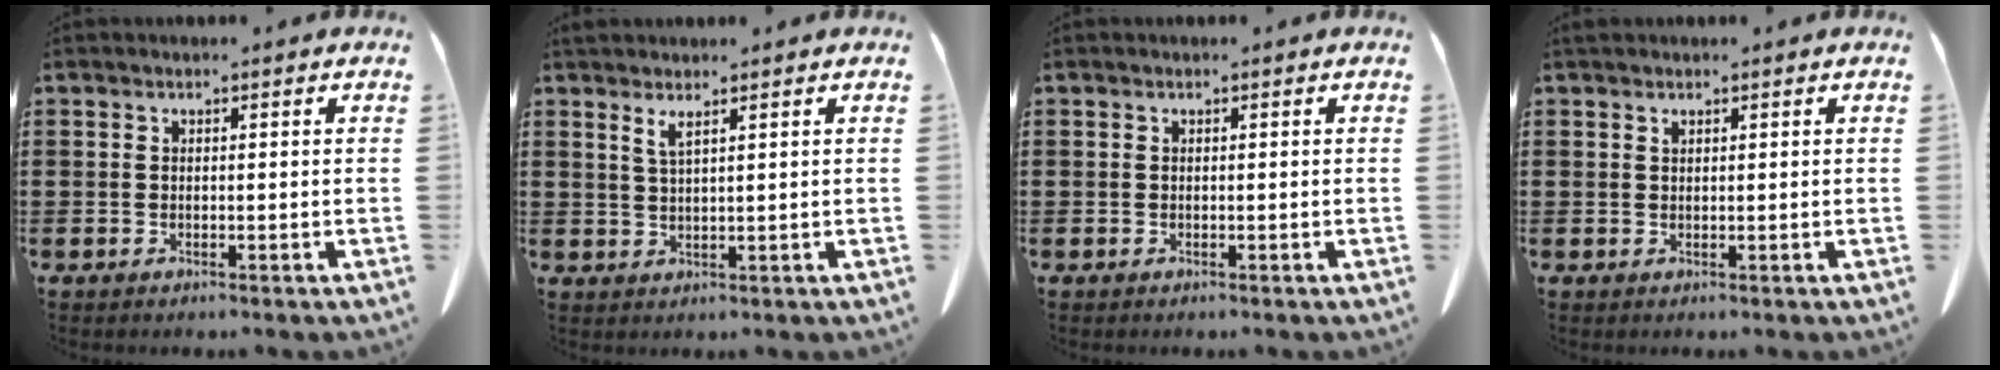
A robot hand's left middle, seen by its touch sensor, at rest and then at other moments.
{"total": 2.5, "force": [1.7, 0.2, 1.8], "torque": [-0.041, -0.001, 0.030]}
{"total": 0.0}
{"total": 0.7, "force": [0.5, 0.3, 0.4], "torque": [-0.011, 0.000, 0.011]}